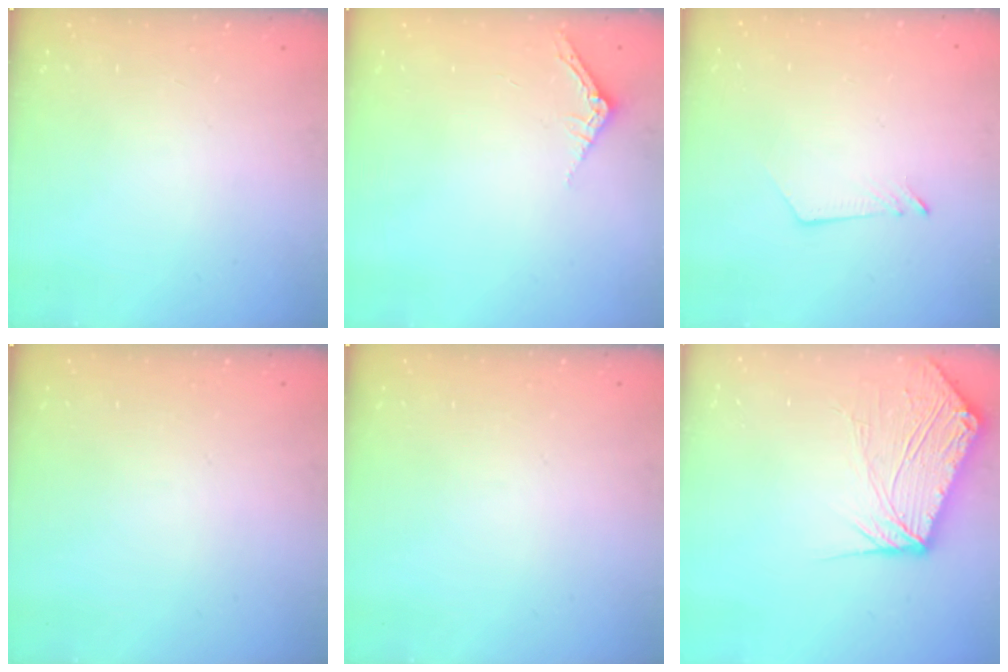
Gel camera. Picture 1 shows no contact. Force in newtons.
{"total": 2.5, "press": 2.5, "slide": 0.2}
{"total": 2.6, "press": 2.6, "slide": 0.3}
{"total": 0.0}
{"total": 0.0}
{"total": 11.2, "press": 11.1, "slide": 1.4}